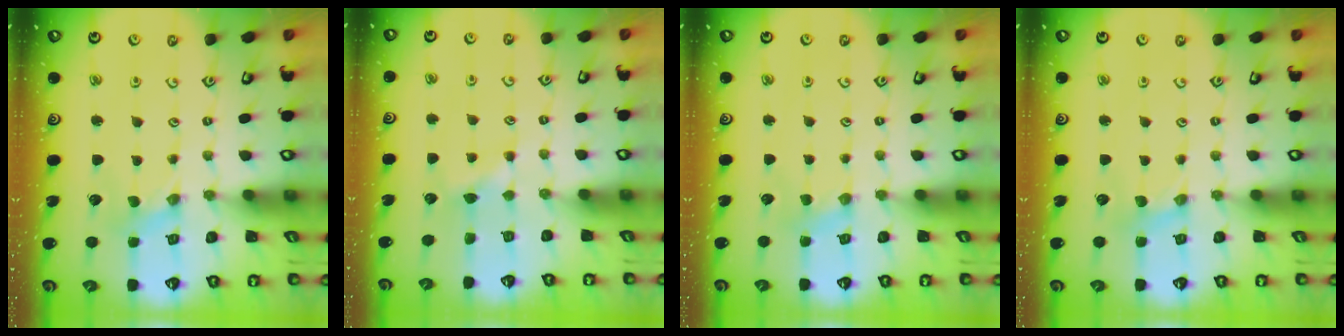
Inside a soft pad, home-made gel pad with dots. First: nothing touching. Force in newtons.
{"total": 3.7, "press": 3.7, "slide": 0.4}
{"total": 2.8, "press": 2.7, "slide": 0.5}
{"total": 1.5, "press": 1.5, "slide": 0.3}